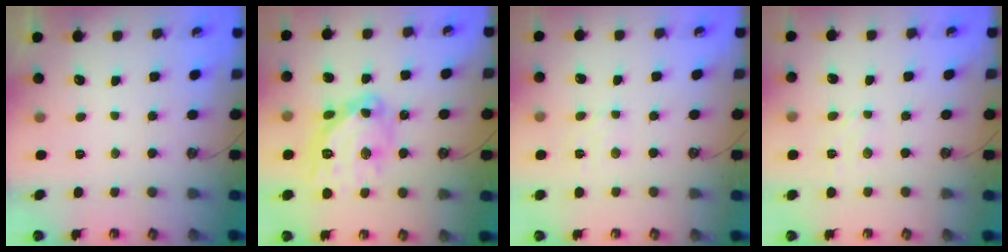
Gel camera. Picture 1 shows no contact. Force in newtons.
{"total": 18.3, "press": 18.3, "slide": 1.8}
{"total": 2.9, "press": 2.8, "slide": 0.6}
{"total": 3.1, "press": 3.1, "slide": 0.5}